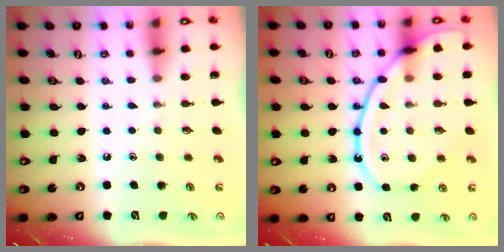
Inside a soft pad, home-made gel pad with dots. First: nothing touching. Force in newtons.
{"total": 16.8, "press": 16.8, "slide": 1.5}